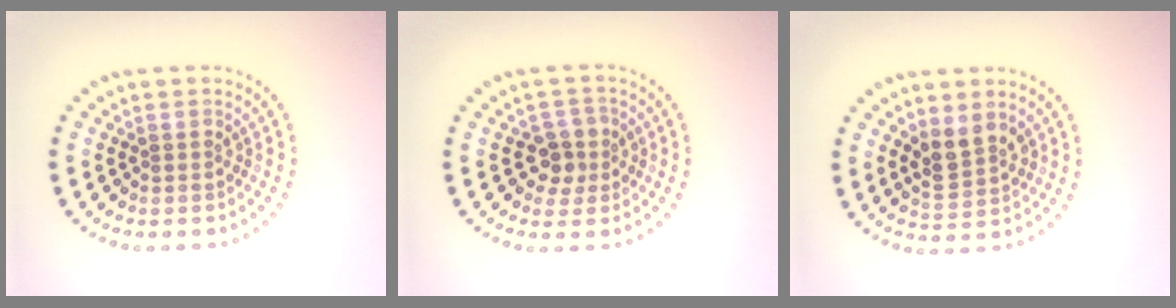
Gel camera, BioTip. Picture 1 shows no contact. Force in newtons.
{"total": 2.6, "press": 2.4, "slide": 1.1}
{"total": 2.7, "press": 2.4, "slide": 1.1}